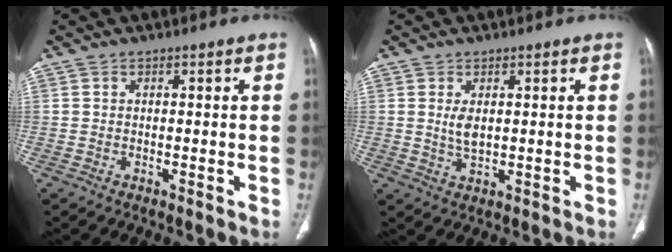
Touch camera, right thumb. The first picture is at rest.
{"total": 3.1, "force": [0.7, 1.5, 2.7], "torque": [-0.051, -0.009, 0.019]}